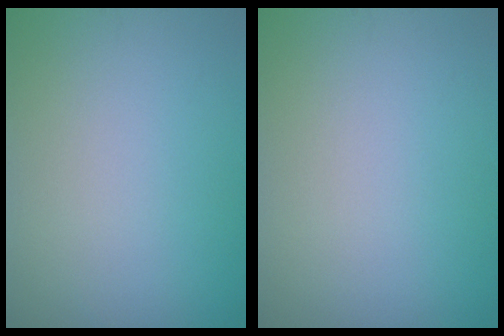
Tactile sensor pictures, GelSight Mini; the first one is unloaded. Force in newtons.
{"total": 0.0}